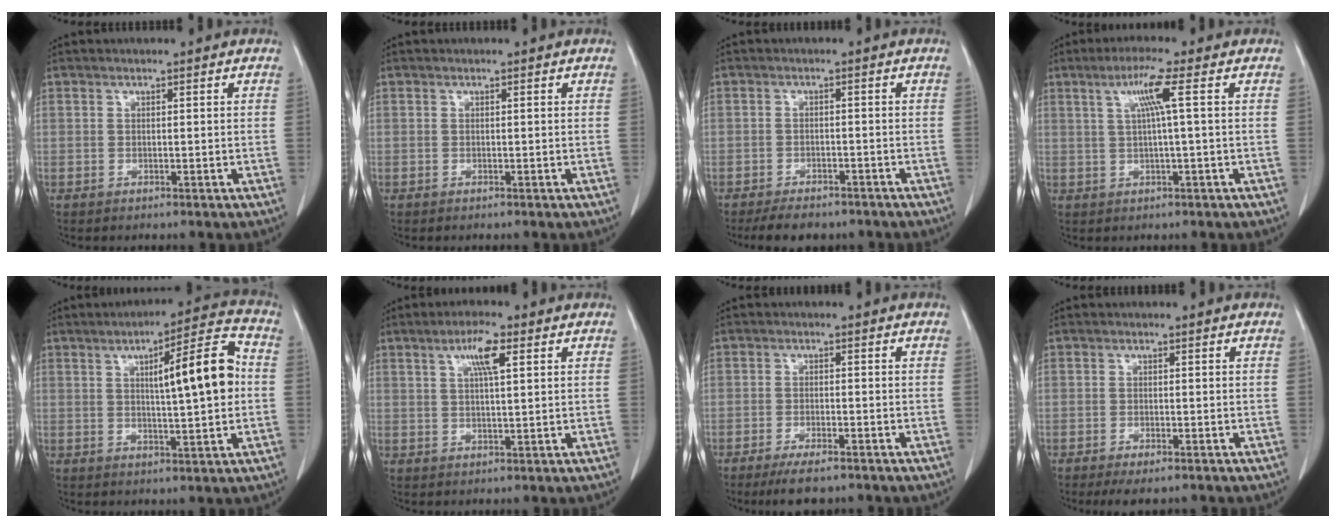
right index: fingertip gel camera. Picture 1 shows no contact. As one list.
[{"total": 0.0}, {"total": 6.0, "force": [-4.9, 2.6, 2.2], "torque": [-0.028, -0.001, -0.066]}, {"total": 5.0, "force": [1.5, -0.9, 4.7], "torque": [-0.092, 0.009, 0.029]}, {"total": 11.7, "force": [1.3, 1.4, 11.5], "torque": [-0.164, 0.024, 0.018]}, {"total": 5.0, "force": [2.2, 0.6, 4.5], "torque": [-0.083, 0.003, 0.038]}, {"total": 5.3, "force": [-4.1, 1.2, 3.2], "torque": [-0.052, -0.009, -0.062]}, {"total": 3.8, "force": [-2.9, 1.0, 2.3], "torque": [-0.031, -0.008, -0.038]}]